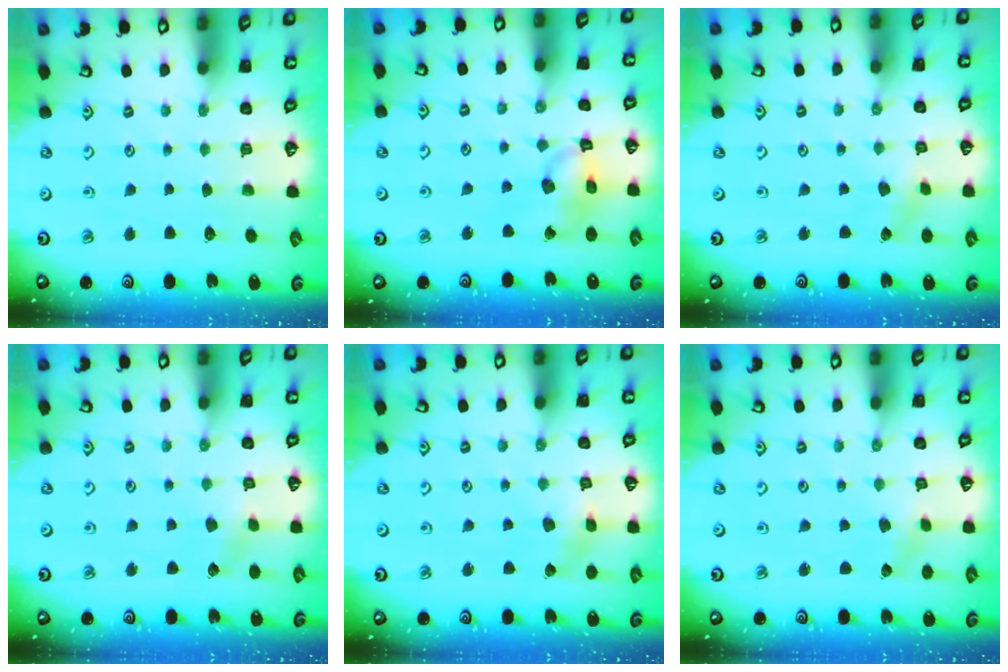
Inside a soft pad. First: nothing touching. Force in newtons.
{"total": 12.4, "press": 12.2, "slide": 1.7}
{"total": 2.7, "press": 2.6, "slide": 0.6}
{"total": 2.3, "press": 2.2, "slide": 0.3}
{"total": 2.4, "press": 2.3, "slide": 0.5}
{"total": 0.7, "press": 0.7, "slide": 0.0}